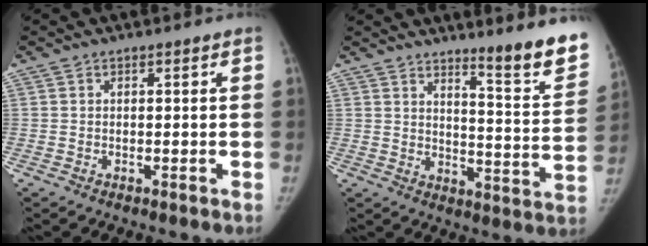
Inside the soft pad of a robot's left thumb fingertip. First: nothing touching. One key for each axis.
{"total": 14.0, "fx": 10.4, "fy": 1.5, "fz": 9.2, "tx": -0.095, "ty": -0.092, "tz": 0.144}